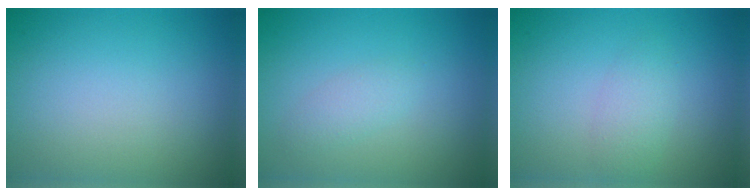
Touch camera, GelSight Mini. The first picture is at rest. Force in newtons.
{"total": 1.4, "press": 1.4, "slide": 0.1}
{"total": 1.9, "press": 1.9, "slide": 0.1}